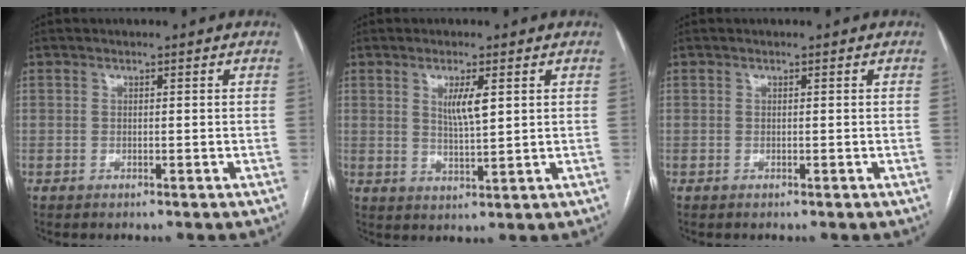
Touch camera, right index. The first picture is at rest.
{"total": 4.4, "force": [1.6, 0.7, 4.0], "torque": [-0.075, -0.005, 0.030]}
{"total": 0.0}